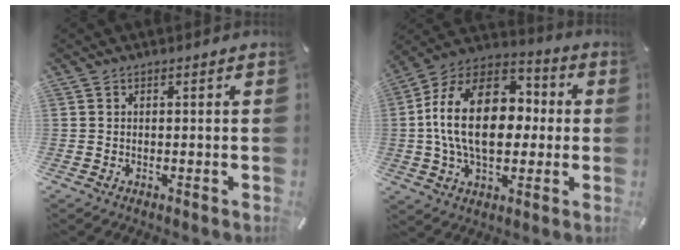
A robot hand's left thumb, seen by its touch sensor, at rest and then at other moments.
{"total": 22.1, "force": [0.0, 15.0, 16.3], "torque": [-0.316, 0.021, 0.001]}